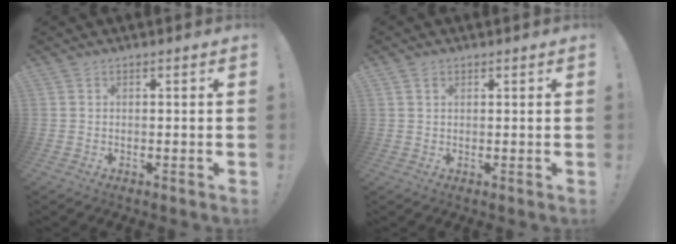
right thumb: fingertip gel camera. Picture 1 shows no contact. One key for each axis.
{"total": 1.4, "fx": 0.8, "fy": 1.1, "fz": 0.6, "tx": -0.007, "ty": 0.001, "tz": 0.013}